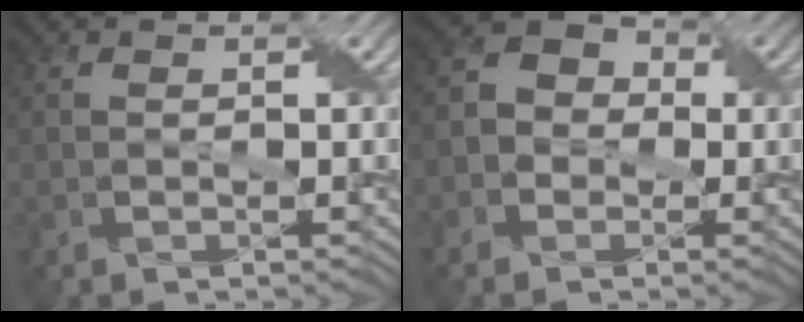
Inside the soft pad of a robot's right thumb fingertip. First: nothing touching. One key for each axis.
{"total": 4.6, "fx": -1.0, "fy": 4.0, "fz": 1.9, "tx": -0.039, "ty": 0.008, "tz": -0.029}